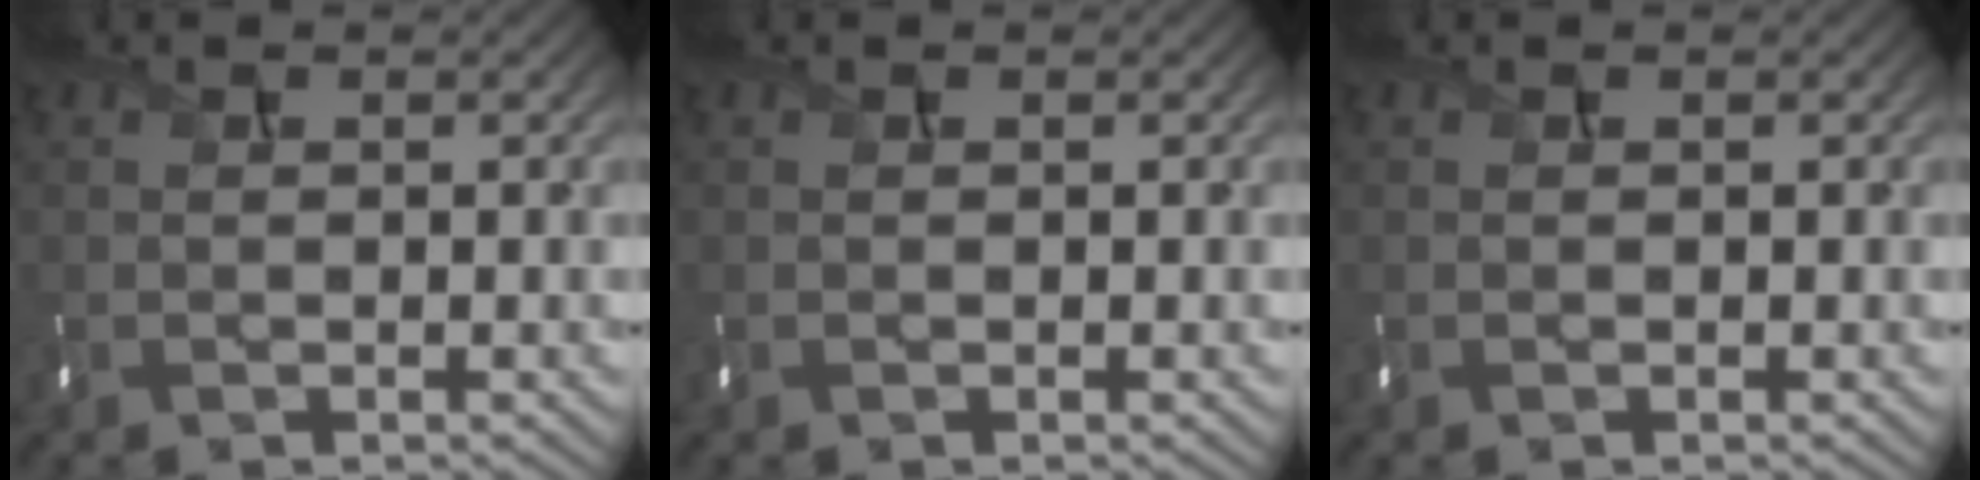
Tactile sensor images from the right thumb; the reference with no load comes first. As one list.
[{"total": 0.0}, {"total": 0.0}]